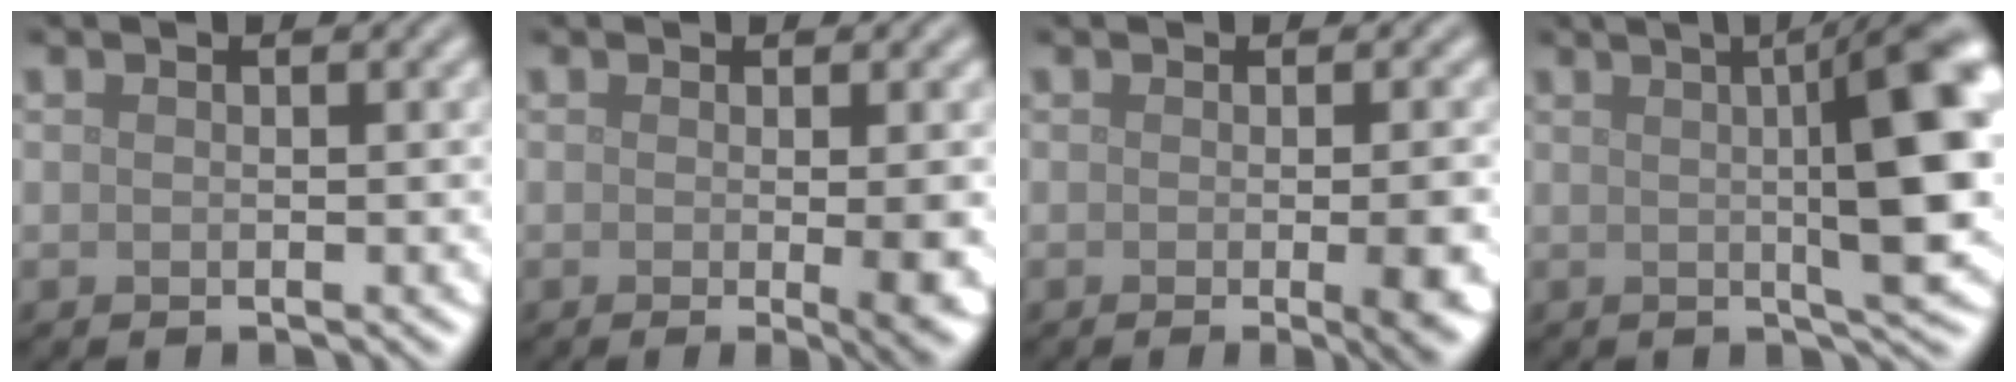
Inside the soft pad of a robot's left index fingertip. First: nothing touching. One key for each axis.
{"total": 4.9, "fx": -0.7, "fy": 1.2, "fz": 4.7, "tx": -0.060, "ty": -0.012, "tz": -0.005}
{"total": 6.1, "fx": -1.1, "fy": 2.0, "fz": 5.6, "tx": -0.051, "ty": -0.010, "tz": -0.009}
{"total": 11.5, "fx": 1.3, "fy": 2.8, "fz": 11.1, "tx": -0.119, "ty": 0.010, "tz": 0.018}